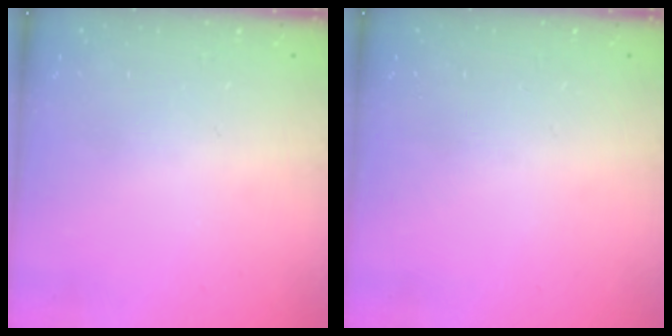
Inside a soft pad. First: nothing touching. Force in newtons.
{"total": 0.0}